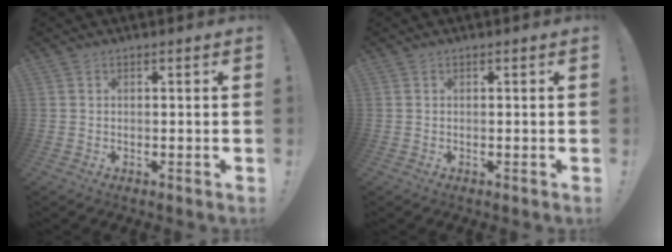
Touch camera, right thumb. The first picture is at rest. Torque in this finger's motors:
{"motor_torque": [0.00, 0.00, 0.01, 0.01, 0.00]}